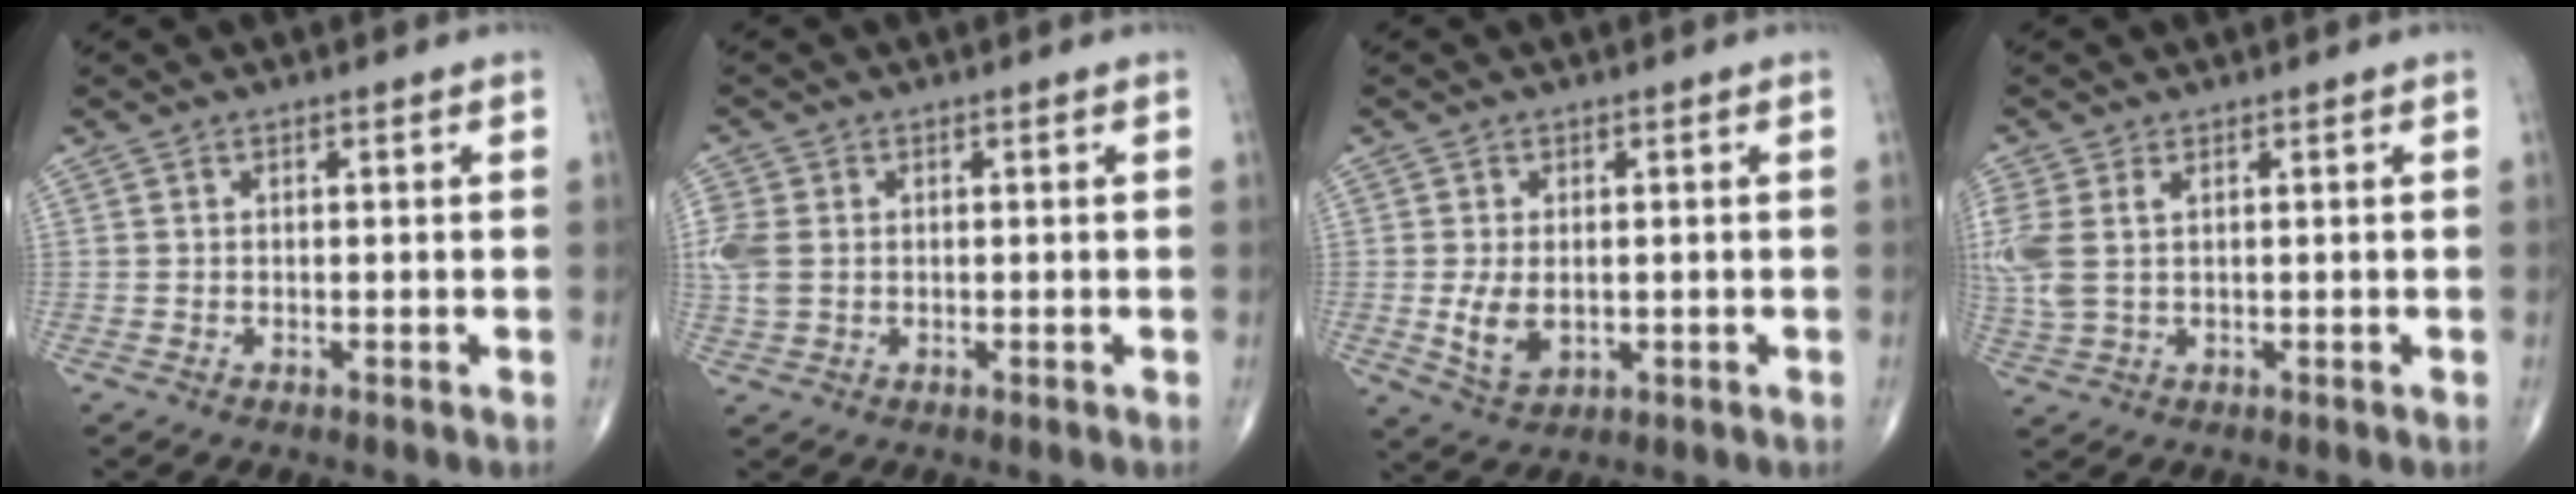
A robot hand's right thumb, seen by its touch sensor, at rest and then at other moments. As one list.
[{"total": 4.9, "force": [0.3, 3.7, 3.3], "torque": [-0.093, 0.006, 0.009]}, {"total": 5.7, "force": [-0.5, 3.6, 4.5], "torque": [-0.081, -0.012, 0.001]}, {"total": 6.9, "force": [1.4, 3.9, 5.5], "torque": [-0.162, 0.013, 0.040]}]